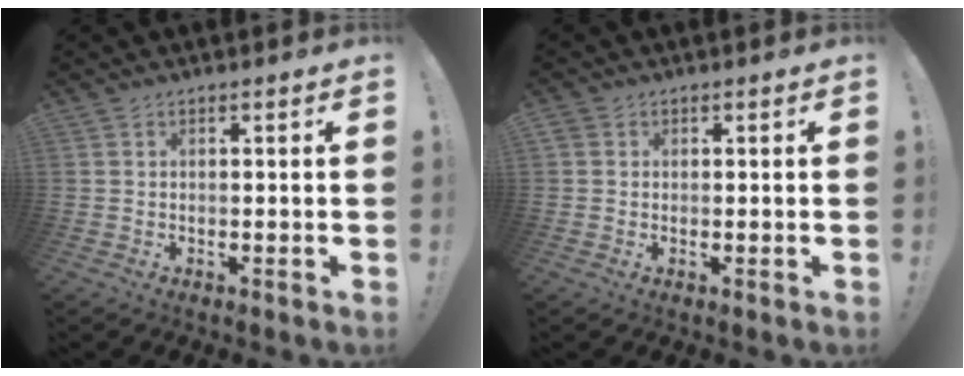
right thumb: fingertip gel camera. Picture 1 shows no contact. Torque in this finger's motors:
{"motor_torque": [-0.04, 0.05, -0.12, 0.09, 0.03]}